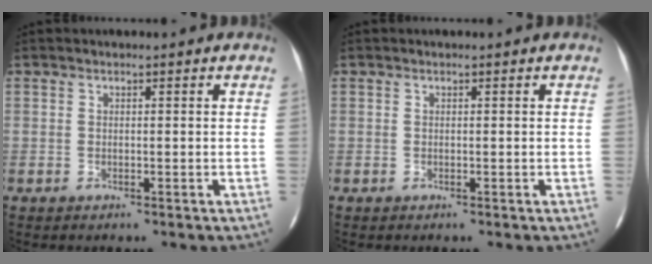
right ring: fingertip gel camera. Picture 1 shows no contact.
{"total": 0.0}